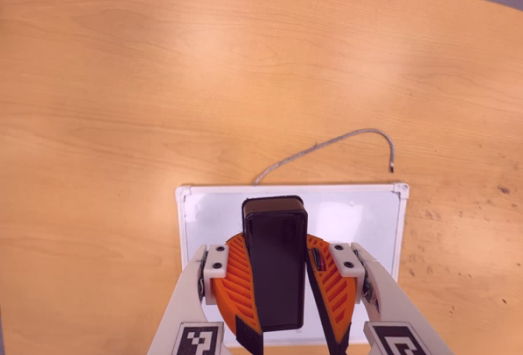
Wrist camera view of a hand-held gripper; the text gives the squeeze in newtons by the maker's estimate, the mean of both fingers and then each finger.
{"total": 10.7, "left": 10.4, "right": 10.9}